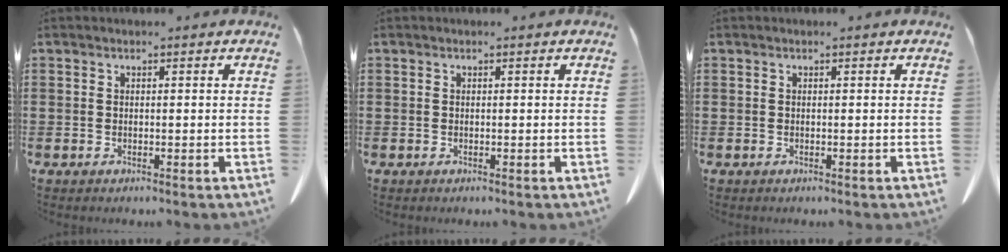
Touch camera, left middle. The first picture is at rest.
{"total": 0.0}
{"total": 0.0}